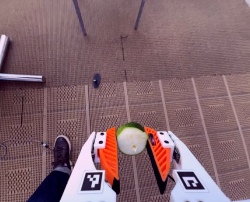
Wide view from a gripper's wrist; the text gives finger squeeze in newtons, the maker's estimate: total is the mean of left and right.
{"total": 8.9, "left": 8.4, "right": 9.5}